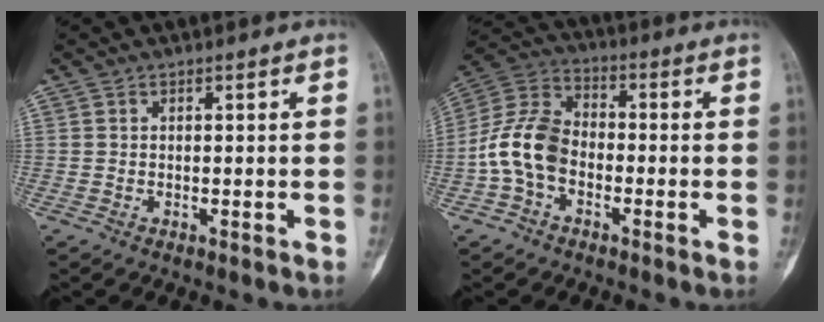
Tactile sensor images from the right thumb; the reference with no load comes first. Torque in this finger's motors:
{"motor_torque": [0.35, 0.02, 1.17, -0.38, 0.13]}